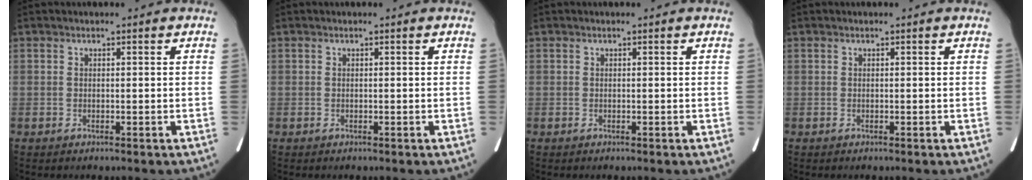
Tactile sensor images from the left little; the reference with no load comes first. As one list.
[{"total": 0.0}, {"total": 0.0}, {"total": 0.0}]